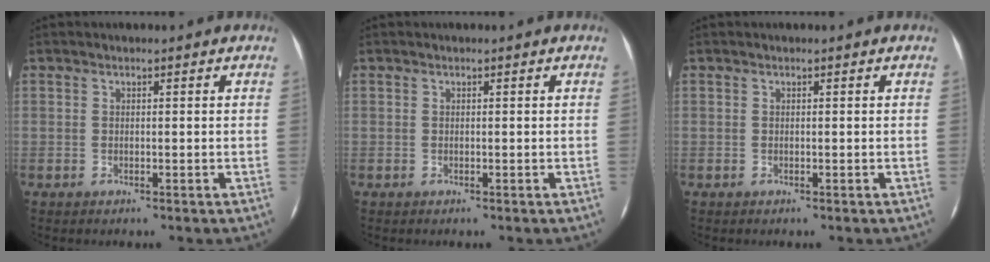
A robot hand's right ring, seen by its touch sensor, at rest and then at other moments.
{"total": 0.0}
{"total": 0.0}